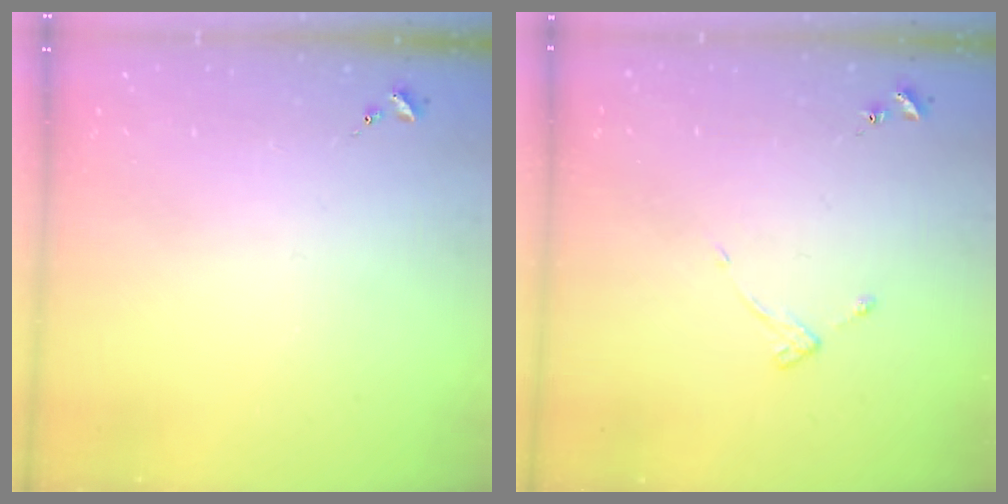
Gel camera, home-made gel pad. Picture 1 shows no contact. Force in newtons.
{"total": 3.6, "press": 3.6, "slide": 0.6}